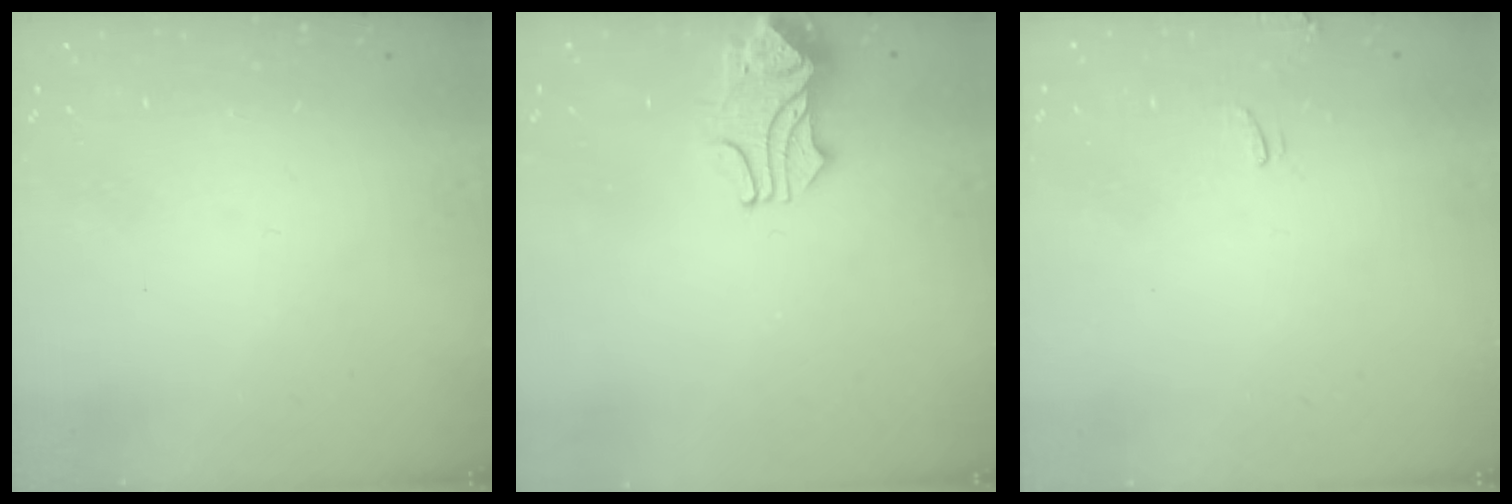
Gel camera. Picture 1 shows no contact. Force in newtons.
{"total": 2.1, "press": 2.0, "slide": 0.7}
{"total": 0.0}